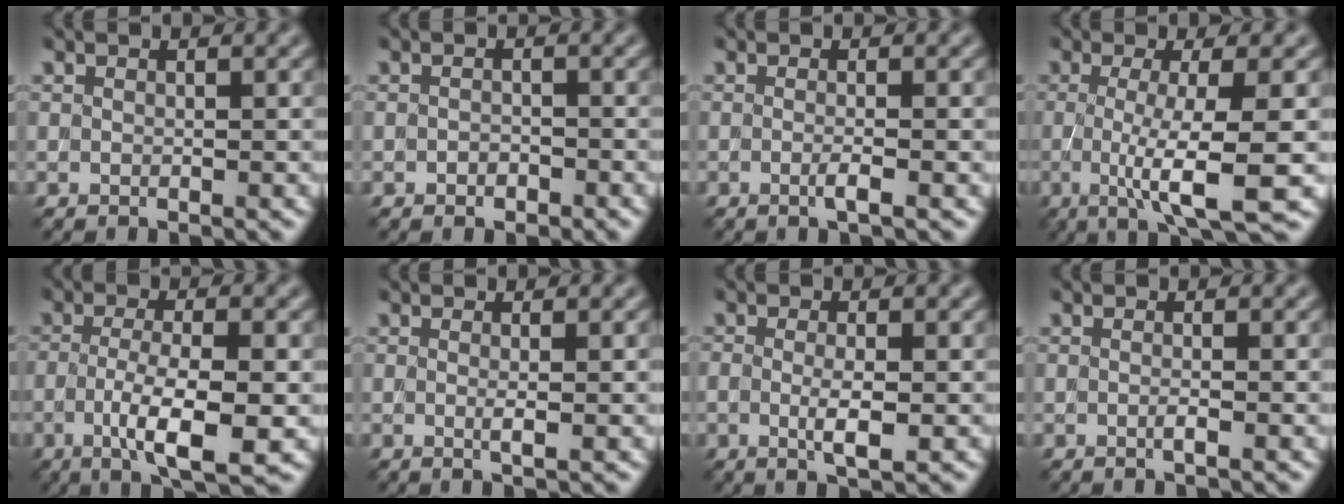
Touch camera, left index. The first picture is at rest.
{"total": 0.8, "force": [-0.5, 0.5, 0.4], "torque": [-0.010, 0.001, -0.009]}
{"total": 1.8, "force": [-0.3, 0.4, 1.7], "torque": [-0.025, -0.002, -0.012]}
{"total": 7.3, "force": [-1.0, 1.4, 7.1], "torque": [-0.113, -0.012, -0.016]}
{"total": 6.5, "force": [-2.0, 1.6, 6.0], "torque": [-0.108, 0.001, -0.035]}
{"total": 1.9, "force": [0.1, 0.5, 1.8], "torque": [-0.027, 0.000, -0.004]}
{"total": 2.6, "force": [-0.4, 0.6, 2.5], "torque": [-0.052, -0.007, -0.007]}
{"total": 1.6, "force": [-0.1, 0.5, 1.6], "torque": [-0.020, -0.002, -0.009]}